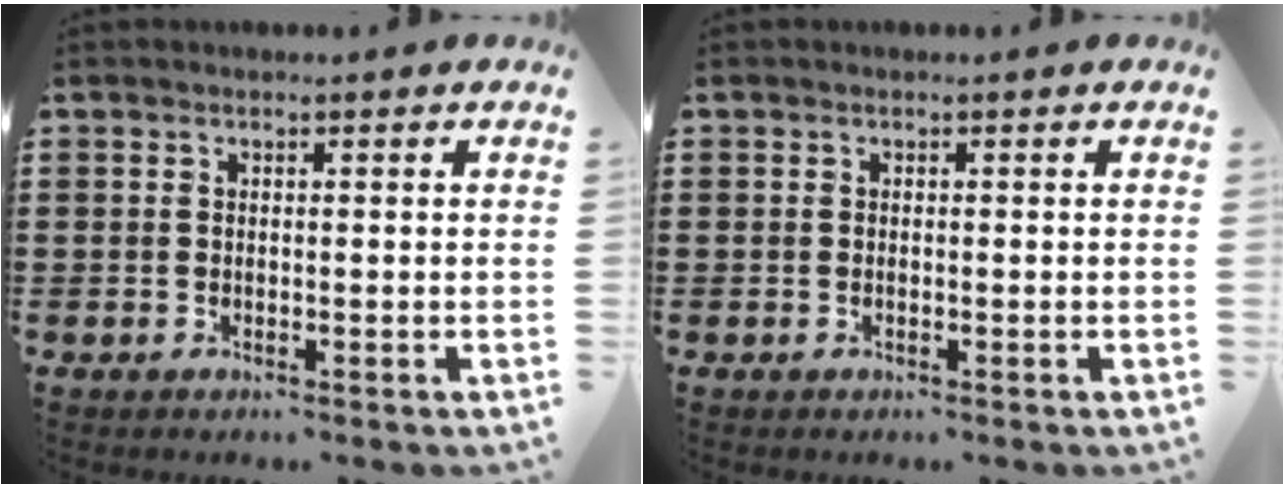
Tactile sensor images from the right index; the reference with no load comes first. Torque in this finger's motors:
{"motor_torque": [-0.05, 2.09, 0.00, 0.01]}